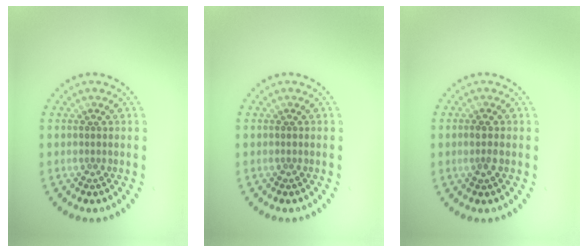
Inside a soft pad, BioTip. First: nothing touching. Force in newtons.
{"total": 0.0}
{"total": 1.3, "press": 1.3, "slide": 0.3}